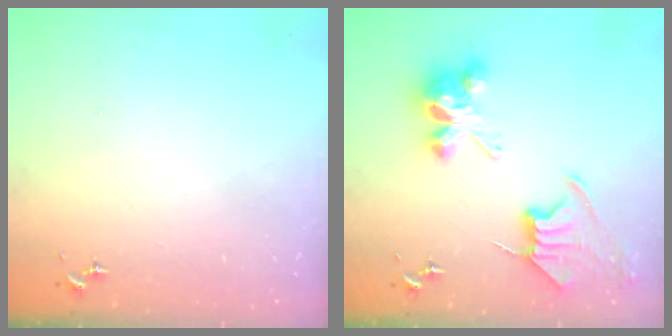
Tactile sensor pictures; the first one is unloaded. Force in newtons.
{"total": 10.9, "press": 10.8, "slide": 1.3}